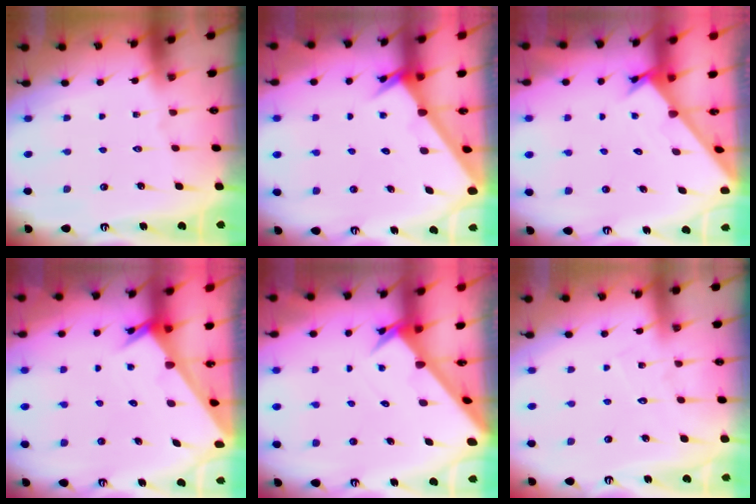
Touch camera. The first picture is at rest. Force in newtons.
{"total": 2.6, "press": 2.6, "slide": 0.2}
{"total": 1.6, "press": 1.6, "slide": 0.1}
{"total": 2.1, "press": 2.1, "slide": 0.1}
{"total": 2.7, "press": 2.7, "slide": 0.2}
{"total": 4.8, "press": 4.8, "slide": 0.3}